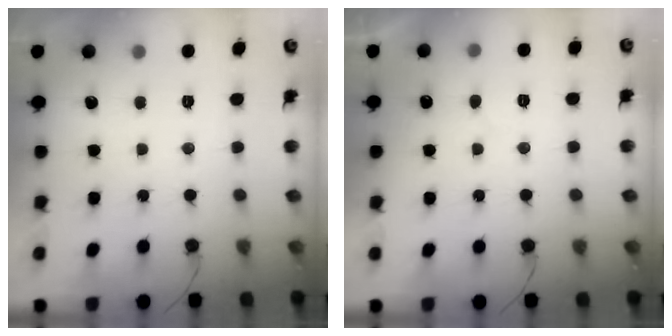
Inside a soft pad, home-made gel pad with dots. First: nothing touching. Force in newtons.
{"total": 3.6, "press": 3.5, "slide": 0.3}